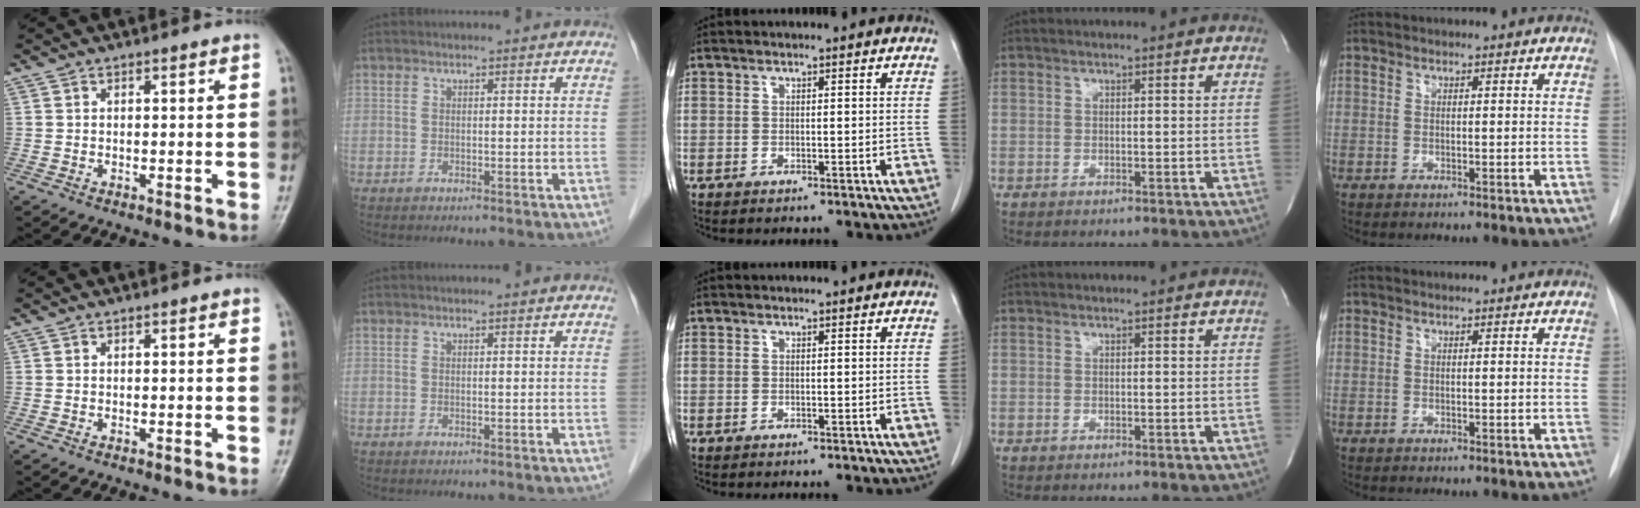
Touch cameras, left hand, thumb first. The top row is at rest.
{}